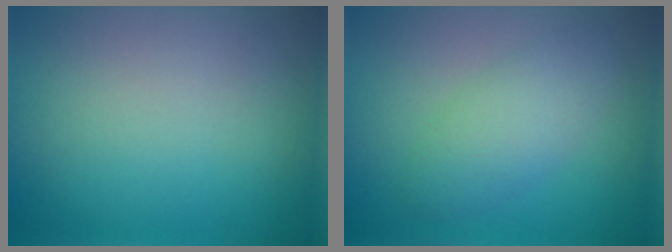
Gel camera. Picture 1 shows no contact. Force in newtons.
{"total": 3.2, "press": 3.2, "slide": 0.1}